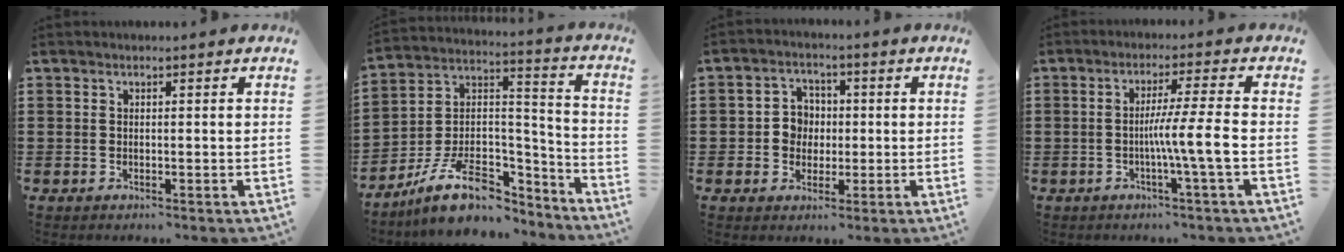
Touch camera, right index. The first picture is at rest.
{"total": 11.7, "force": [-7.7, 6.1, 6.4], "torque": [-0.134, 0.030, -0.142]}
{"total": 4.4, "force": [-0.2, 4.0, 1.8], "torque": [-0.049, 0.012, -0.007]}
{"total": 7.0, "force": [-1.5, -0.6, 6.9], "torque": [-0.118, -0.008, -0.030]}